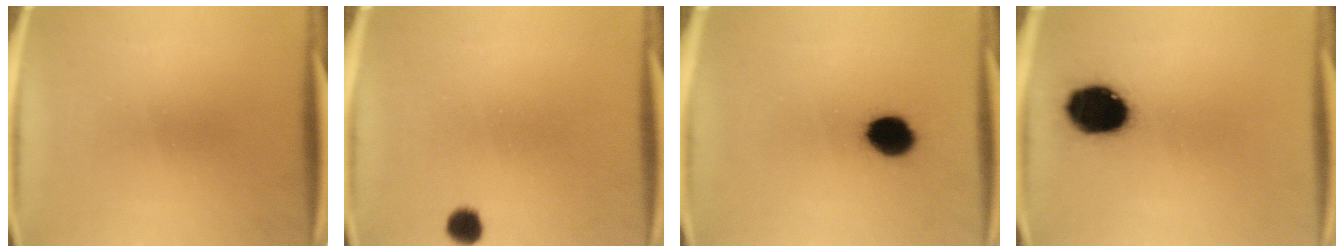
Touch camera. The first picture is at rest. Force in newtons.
{"total": 3.1}
{"total": 8.8}
{"total": 14.5}